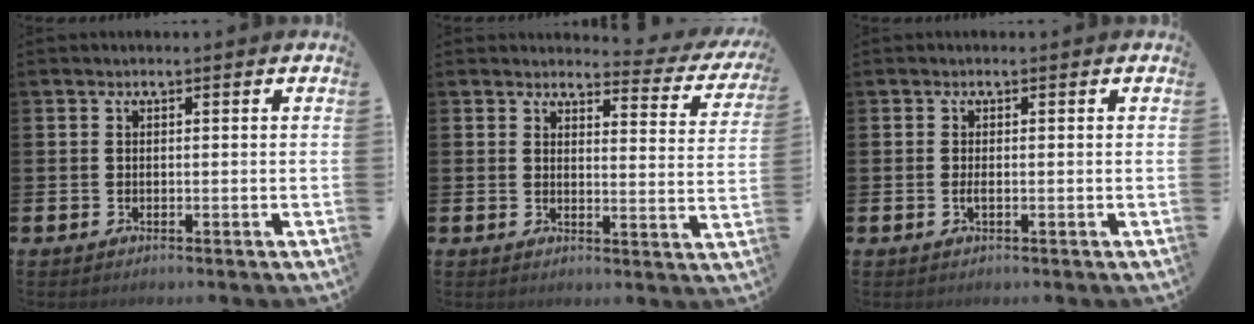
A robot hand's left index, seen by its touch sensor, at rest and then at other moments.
{"total": 3.0, "force": [2.8, 0.9, 0.6], "torque": [-0.001, -0.027, 0.039]}
{"total": 0.8, "force": [-0.2, 0.1, 0.7], "torque": [-0.021, 0.002, -0.001]}